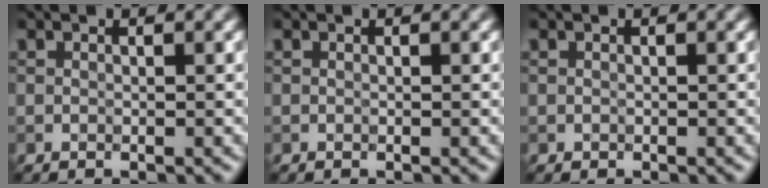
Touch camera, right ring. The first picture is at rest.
{"total": 0.0}
{"total": 0.0}